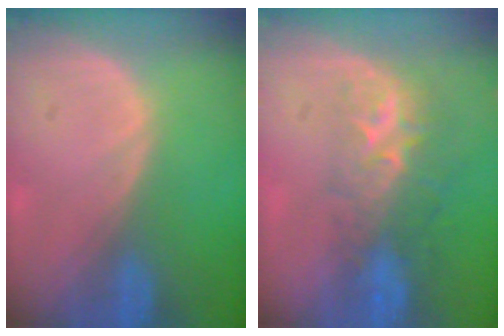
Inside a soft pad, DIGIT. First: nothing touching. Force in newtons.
{"total": 8.8, "press": 7.2, "slide": 5.1}